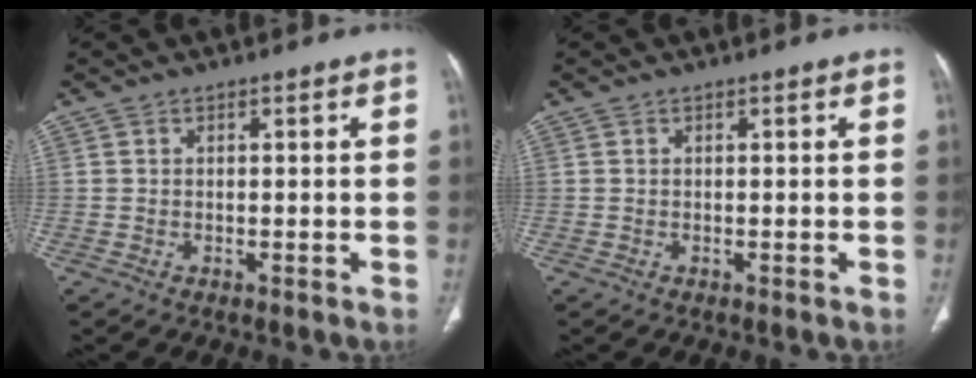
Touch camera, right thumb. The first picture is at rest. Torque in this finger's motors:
{"motor_torque": [0.00, 0.00, 0.00, 0.00, 0.02]}